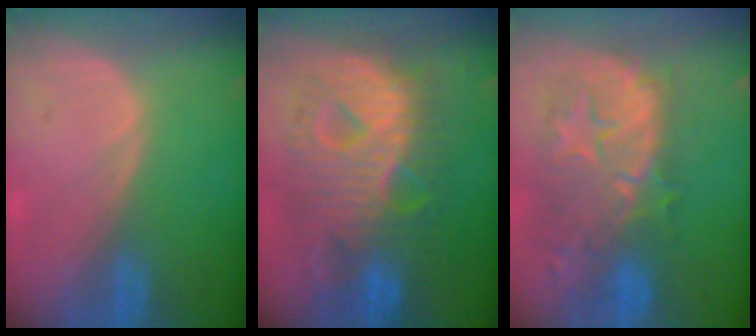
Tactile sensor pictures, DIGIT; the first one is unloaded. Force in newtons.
{"total": 12.6, "press": 12.6, "slide": 1.2}
{"total": 11.0, "press": 10.2, "slide": 4.0}